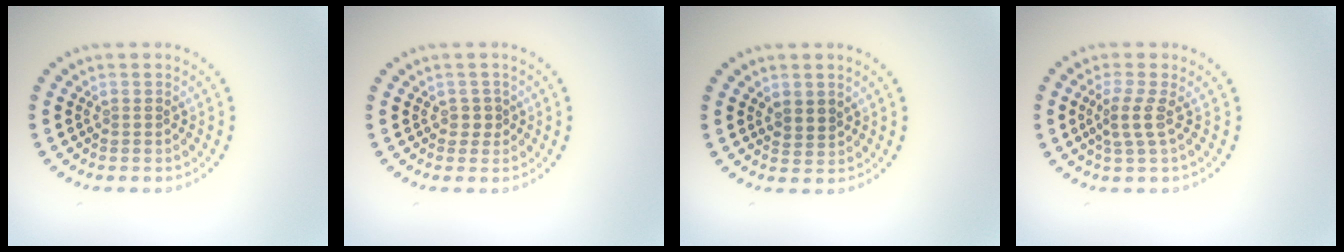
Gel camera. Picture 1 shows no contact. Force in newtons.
{"total": 1.2, "press": 1.0, "slide": 0.6}
{"total": 1.6, "press": 1.3, "slide": 0.9}
{"total": 2.2, "press": 1.7, "slide": 1.3}